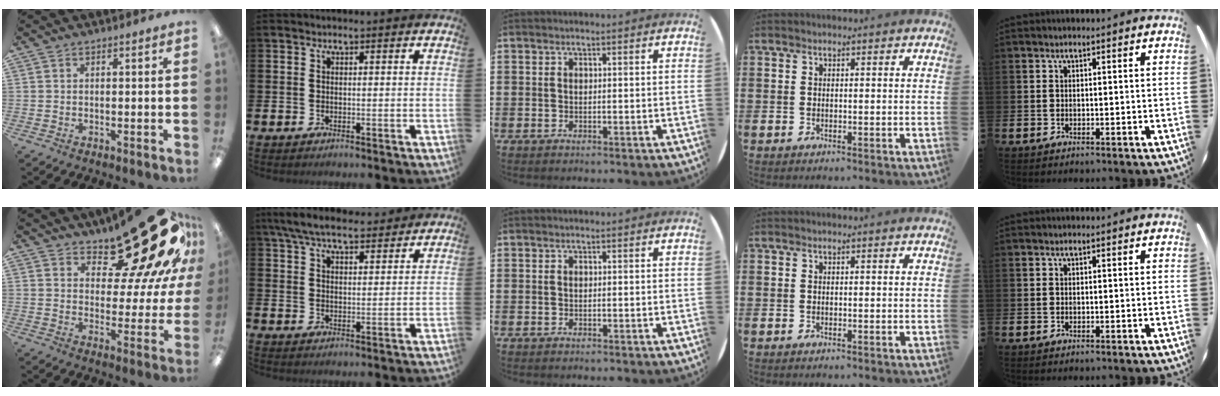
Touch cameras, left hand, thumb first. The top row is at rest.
{"thumb": {"total": 23.8, "force": [16.4, 9.2, 14.7], "torque": [-0.169, -0.121, 0.267]}, "index": {"total": 6.7, "force": [6.2, 1.5, 2.1], "torque": [-0.056, -0.022, 0.112]}}